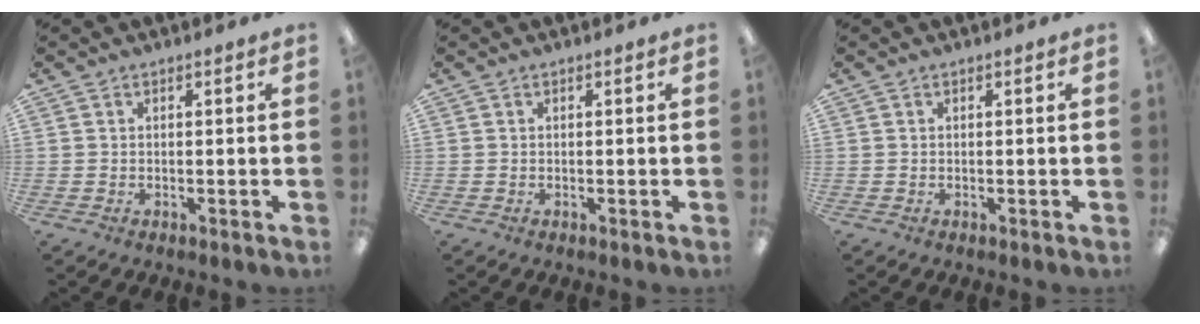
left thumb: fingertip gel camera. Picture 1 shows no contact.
{"total": 0.0}
{"total": 0.0}